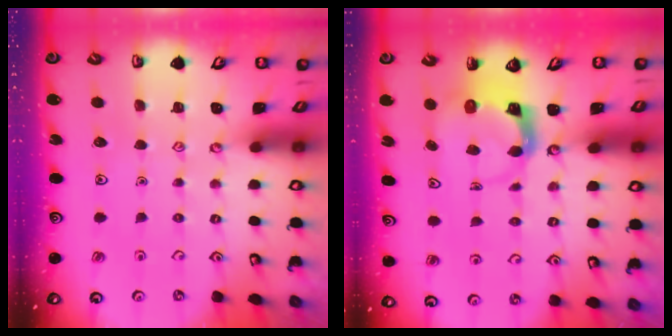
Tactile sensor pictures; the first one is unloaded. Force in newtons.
{"total": 3.9, "press": 3.9, "slide": 0.5}